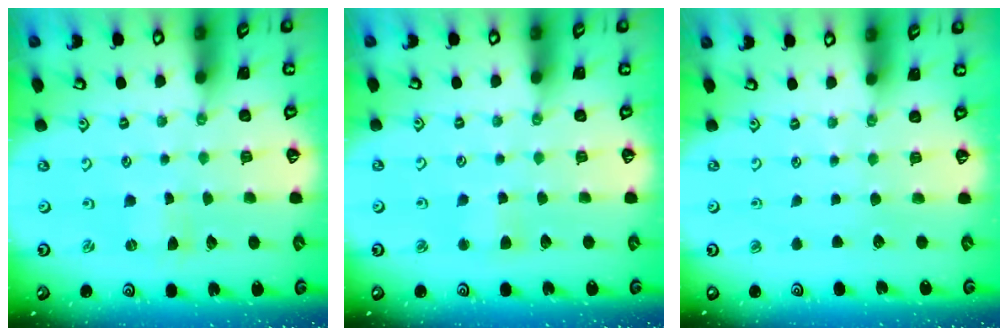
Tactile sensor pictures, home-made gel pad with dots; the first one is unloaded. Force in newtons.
{"total": 3.0, "press": 3.0, "slide": 0.6}
{"total": 0.0}